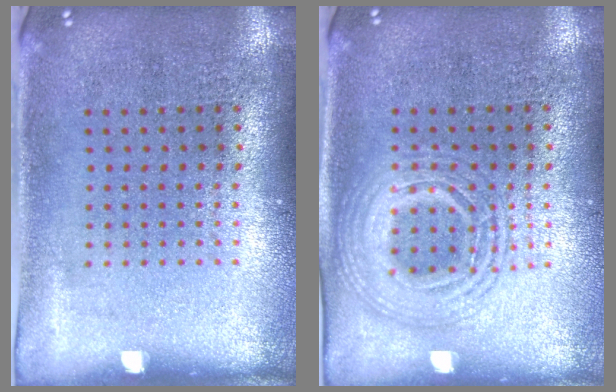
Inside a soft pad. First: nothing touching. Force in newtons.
{"total": 2.7, "press": 2.7, "slide": 0.3}